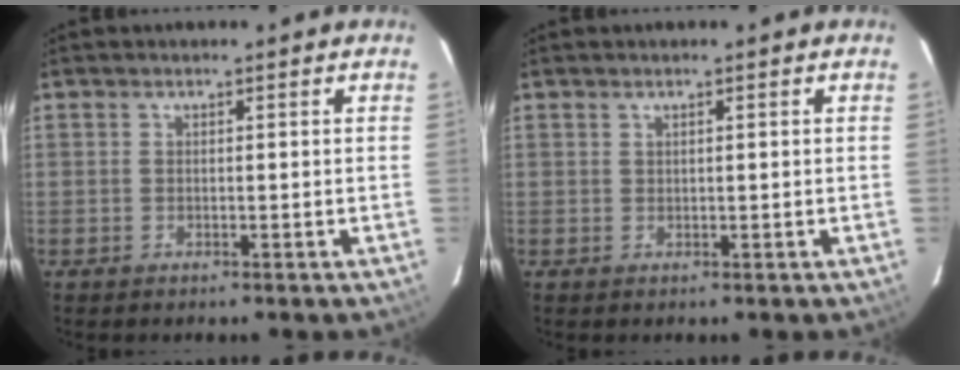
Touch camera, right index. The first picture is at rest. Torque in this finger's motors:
{"motor_torque": [0.04, 0.04, -0.06, 0.00]}